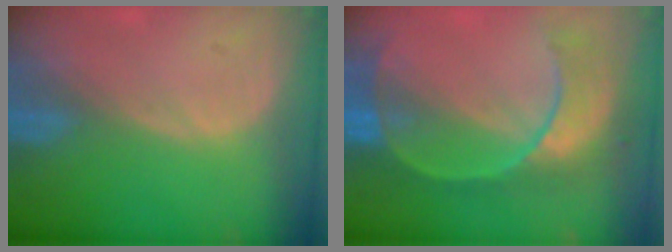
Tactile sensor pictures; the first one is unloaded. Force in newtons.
{"total": 9.7, "press": 8.6, "slide": 4.5}